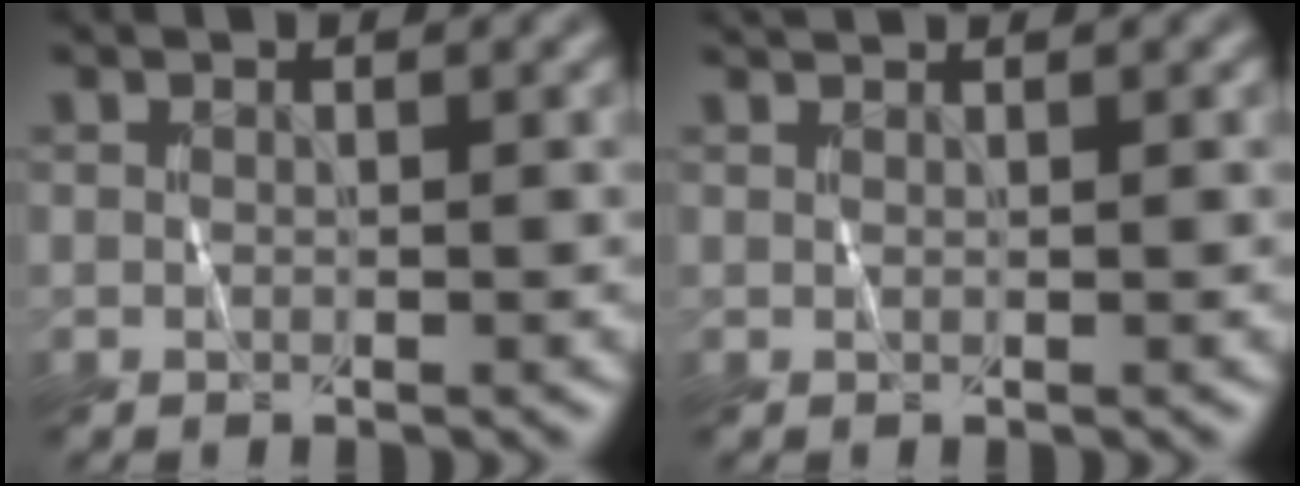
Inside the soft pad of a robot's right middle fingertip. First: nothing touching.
{"total": 1.0, "force": [0.9, 0.0, 0.4], "torque": [-0.005, 0.001, 0.012]}